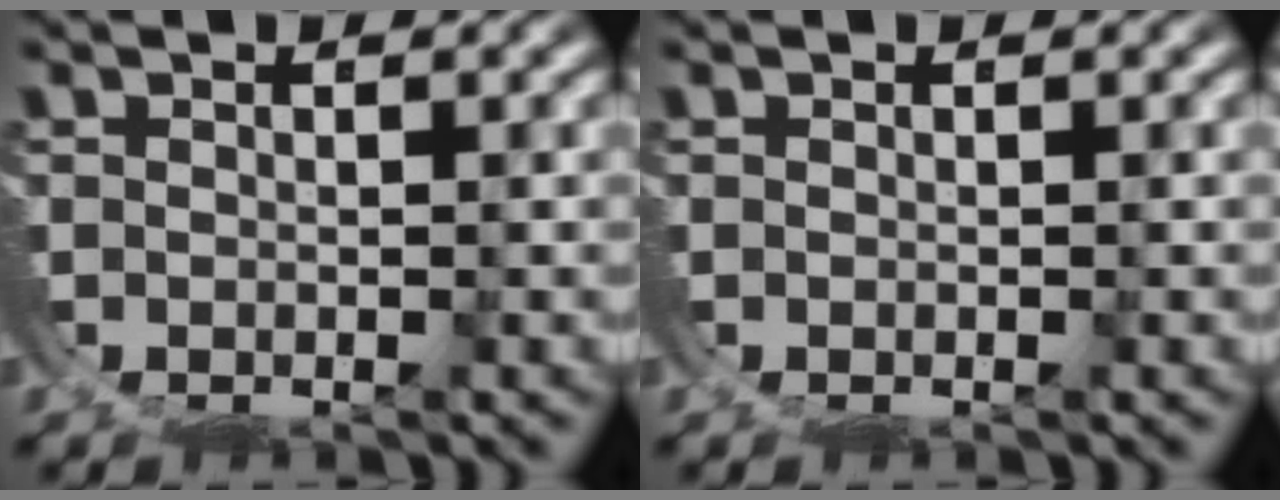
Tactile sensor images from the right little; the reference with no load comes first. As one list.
[{"total": 0.0}]